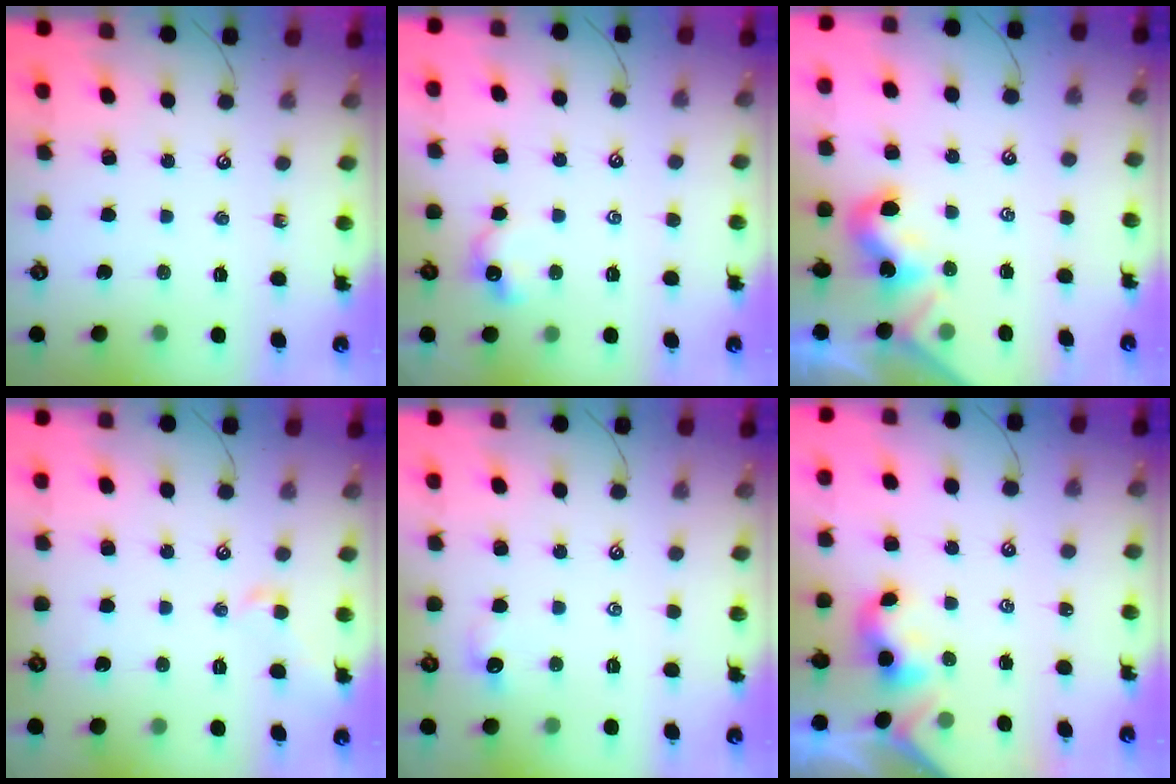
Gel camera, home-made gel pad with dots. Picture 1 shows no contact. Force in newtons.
{"total": 2.6, "press": 2.5, "slide": 0.5}
{"total": 1.8, "press": 1.8, "slide": 0.5}
{"total": 0.5, "press": 0.5, "slide": 0.3}
{"total": 0.8, "press": 0.5, "slide": 0.6}
{"total": 2.5, "press": 2.5, "slide": 0.1}